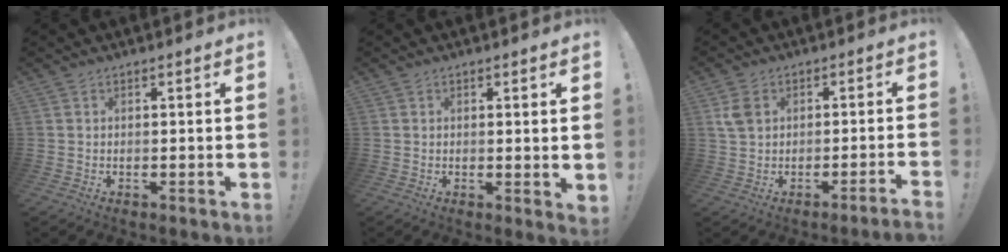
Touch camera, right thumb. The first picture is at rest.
{"total": 1.7, "force": [0.8, -0.1, 1.5], "torque": [-0.016, -0.006, 0.011]}
{"total": 4.4, "force": [-1.2, 2.3, 3.6], "torque": [-0.068, 0.011, -0.019]}